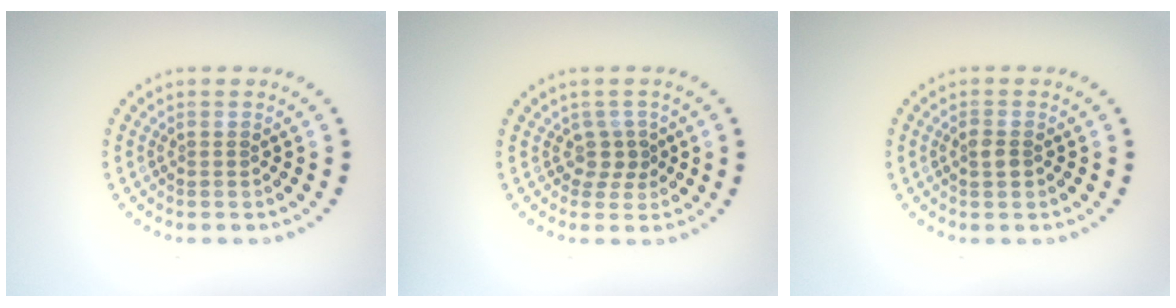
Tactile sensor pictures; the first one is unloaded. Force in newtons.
{"total": 1.9, "press": 1.3, "slide": 1.4}
{"total": 1.3, "press": 1.3, "slide": 0.2}